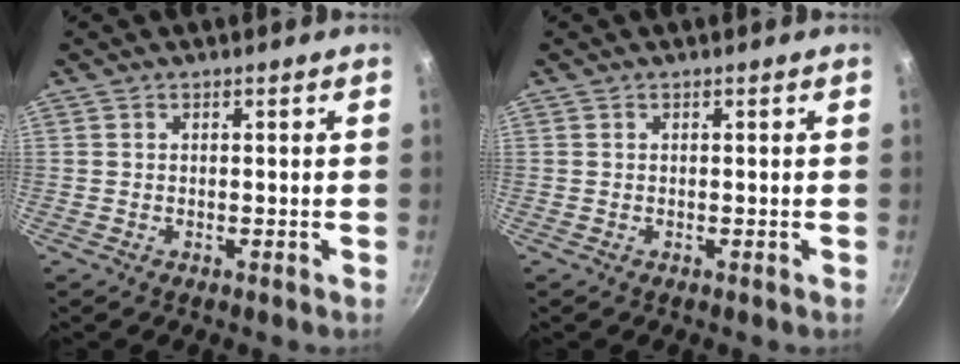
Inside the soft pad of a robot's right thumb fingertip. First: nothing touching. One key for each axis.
{"total": 0.0}